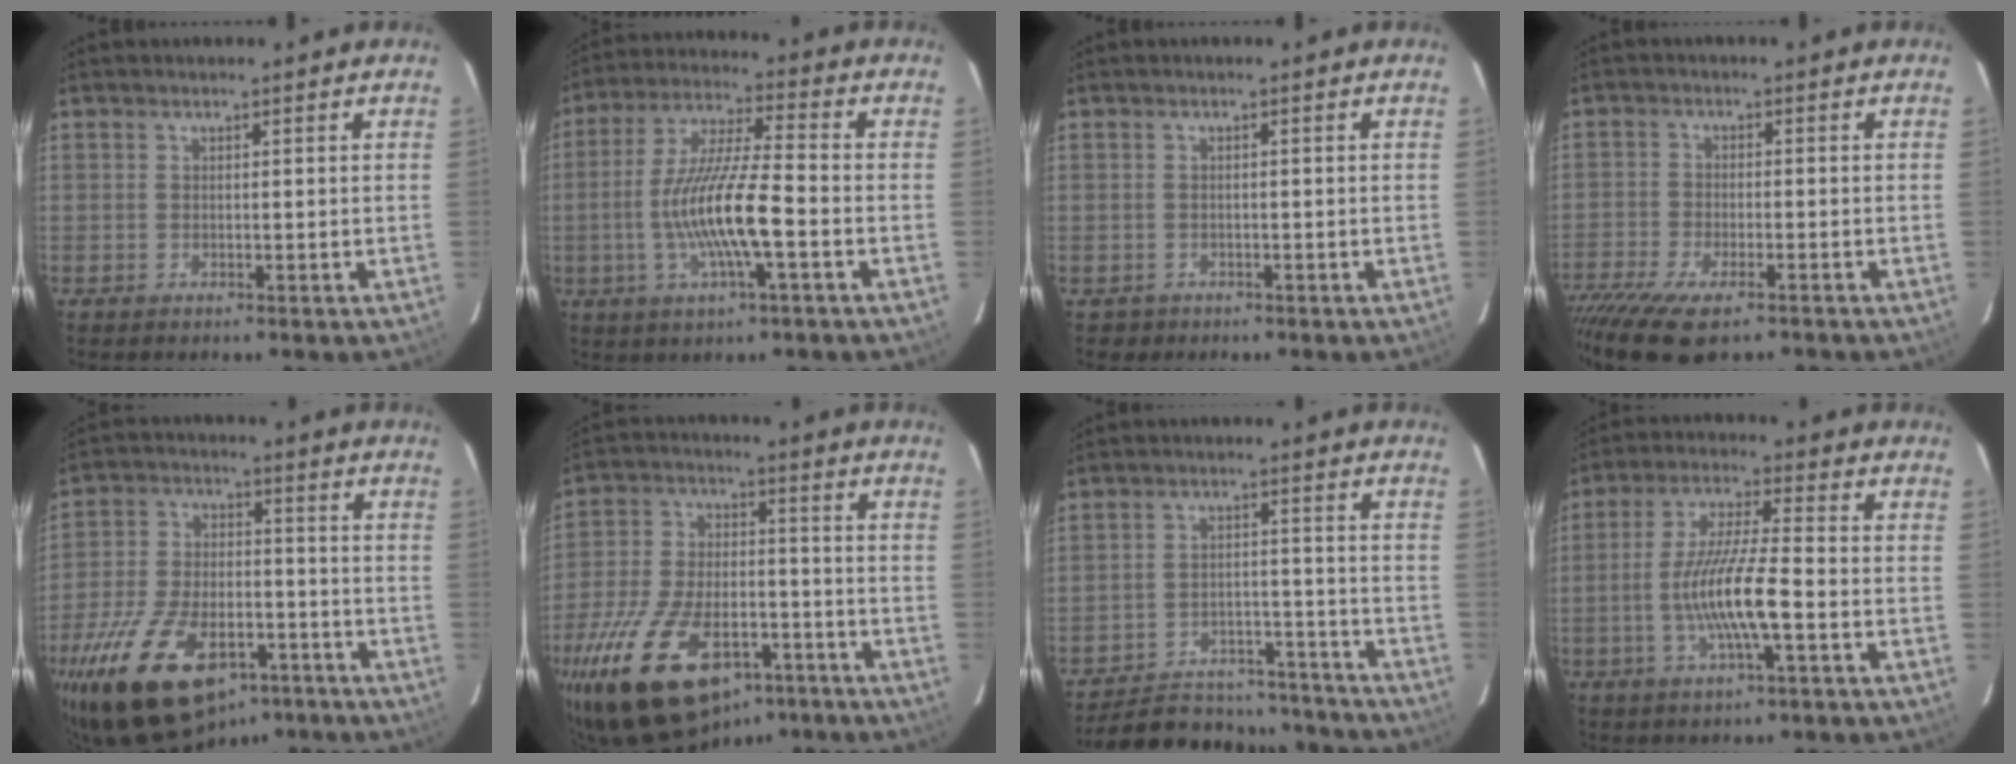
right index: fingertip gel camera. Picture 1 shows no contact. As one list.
[{"total": 13.8, "force": [-3.6, 1.8, 13.1], "torque": [-0.262, -0.003, -0.069]}, {"total": 1.7, "force": [-1.0, 1.4, 0.2], "torque": [-0.008, 0.001, -0.008]}, {"total": 16.3, "force": [-11.5, 5.6, 10.0], "torque": [-0.232, -0.072, -0.198]}, {"total": 25.4, "force": [-15.3, 12.9, 15.7], "torque": [-0.318, -0.021, -0.240]}, {"total": 26.1, "force": [-15.5, 13.1, 16.4], "torque": [-0.329, -0.022, -0.244]}, {"total": 21.2, "force": [-19.0, 7.0, 6.2], "torque": [-0.132, 0.028, -0.242]}, {"total": 11.4, "force": [-3.2, 1.2, 10.9], "torque": [-0.215, -0.003, -0.060]}]